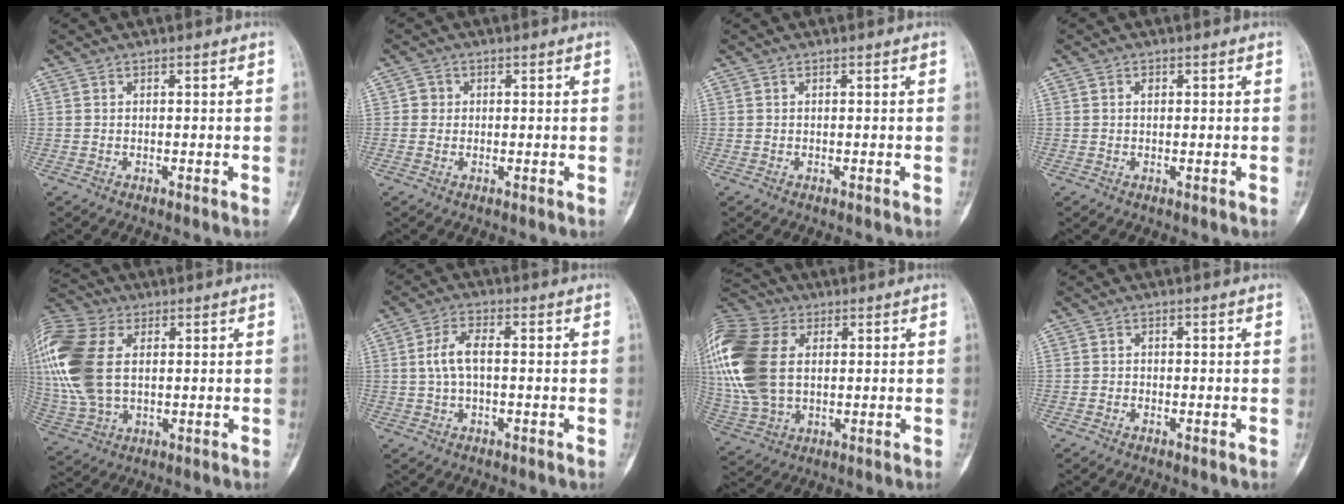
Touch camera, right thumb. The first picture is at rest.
{"total": 1.6, "force": [0.1, 1.6, 0.3], "torque": [0.004, 0.004, -0.001]}
{"total": 0.0}
{"total": 0.8, "force": [0.2, 0.6, 0.5], "torque": [-0.004, 0.002, 0.001]}
{"total": 20.0, "force": [3.4, 12.5, 15.2], "torque": [-0.373, 0.004, 0.064]}
{"total": 5.3, "force": [0.2, 2.5, 4.7], "torque": [-0.106, 0.017, 0.002]}
{"total": 22.4, "force": [4.1, 14.9, 16.2], "torque": [-0.389, 0.012, 0.079]}
{"total": 0.6, "force": [-0.5, 0.3, 0.0], "torque": [0.003, 0.001, -0.016]}